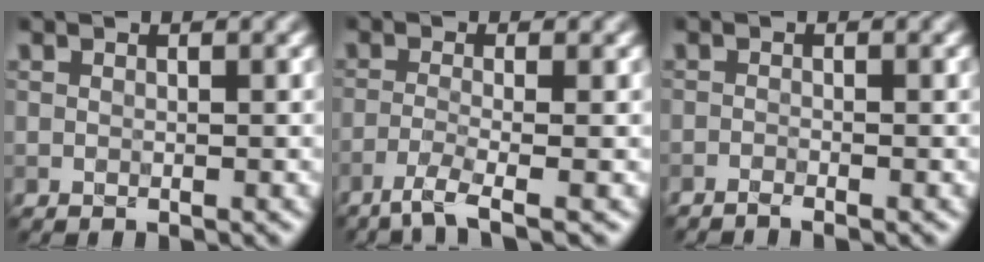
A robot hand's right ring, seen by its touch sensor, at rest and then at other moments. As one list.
[{"total": 3.3, "force": [-2.2, 0.4, 2.4], "torque": [-0.044, -0.003, -0.058]}, {"total": 1.5, "force": [-1.3, 0.0, 0.6], "torque": [-0.019, 0.000, -0.029]}]